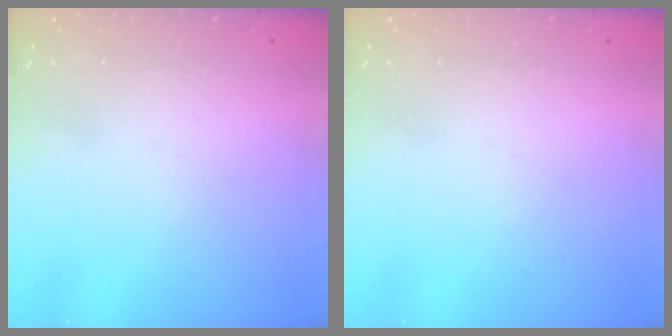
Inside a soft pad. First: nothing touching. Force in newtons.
{"total": 0.0}